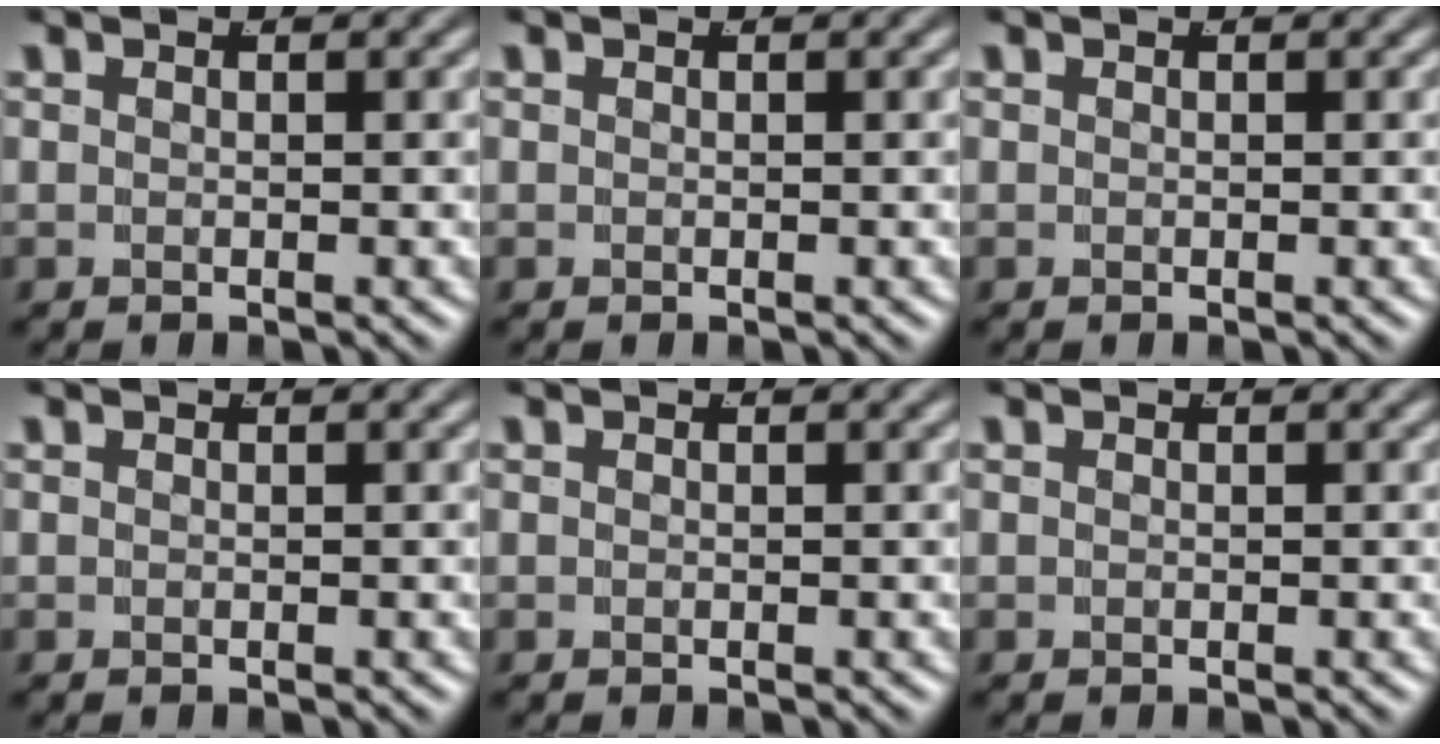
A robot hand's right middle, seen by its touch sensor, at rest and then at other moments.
{"total": 0.0}
{"total": 0.0}
{"total": 0.0}
{"total": 0.0}
{"total": 0.0}